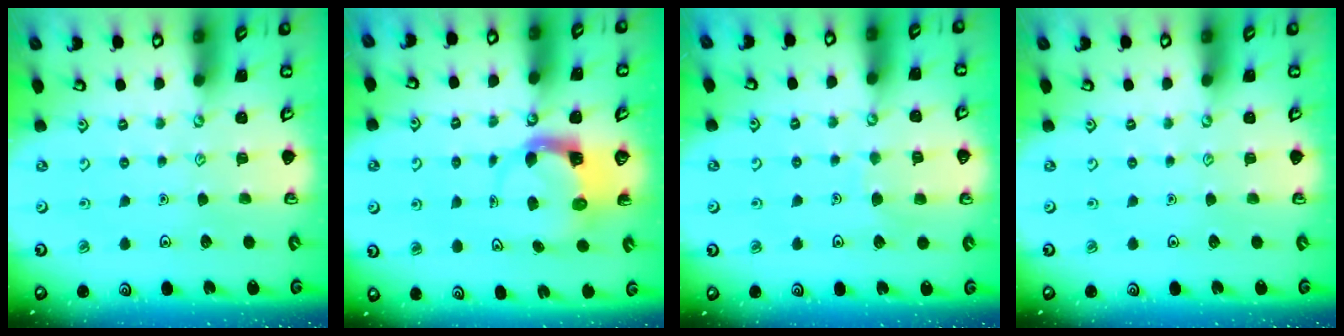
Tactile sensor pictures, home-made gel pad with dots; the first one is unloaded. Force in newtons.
{"total": 3.7, "press": 3.6, "slide": 0.6}
{"total": 5.3, "press": 5.3, "slide": 0.5}
{"total": 0.0}